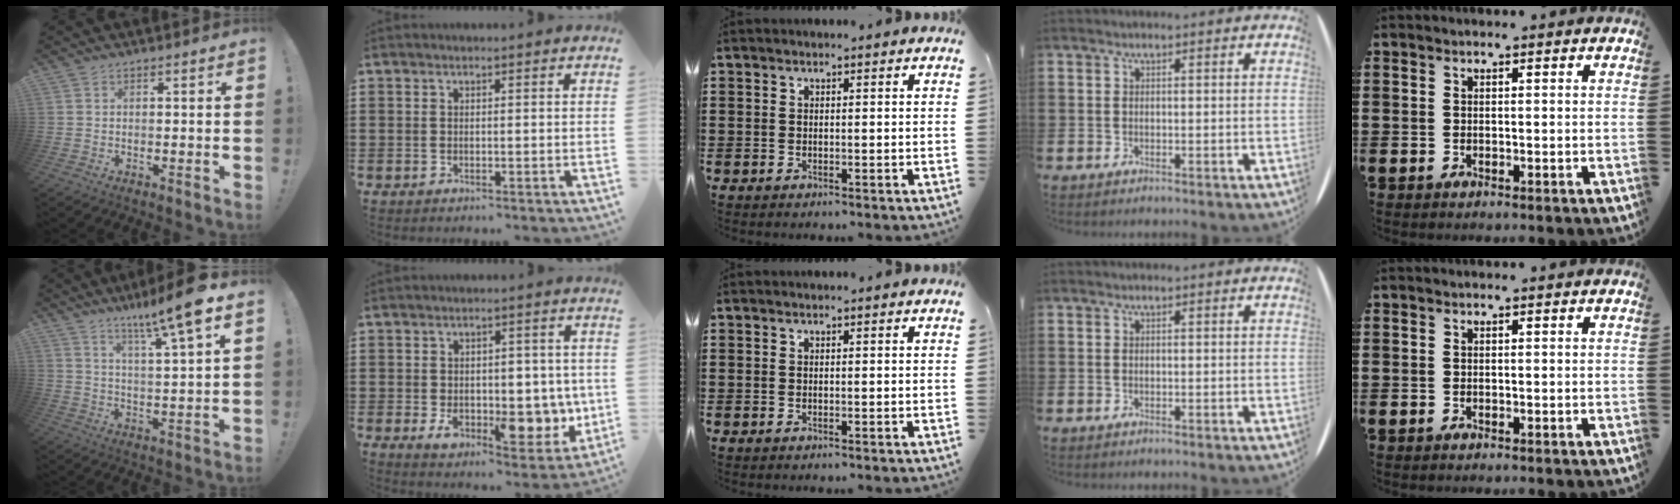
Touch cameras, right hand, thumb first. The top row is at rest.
{"thumb": {"total": 13.3, "force": [8.5, 0.9, 10.2], "torque": [-0.161, -0.049, 0.128]}, "index": {"total": 9.2, "force": [-1.2, 5.9, 7.0], "torque": [-0.083, 0.000, -0.013]}}